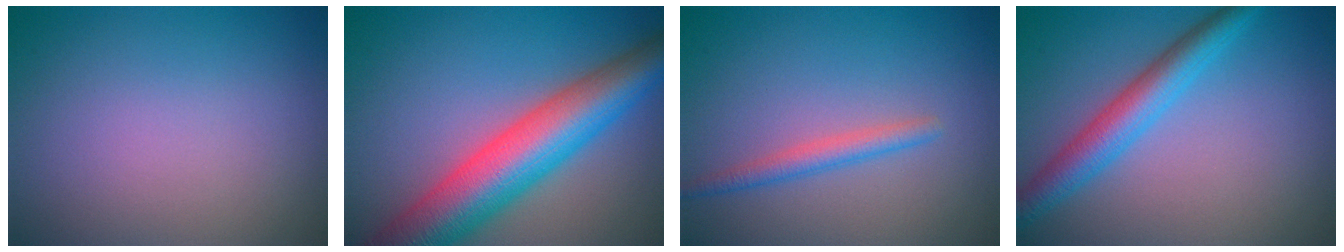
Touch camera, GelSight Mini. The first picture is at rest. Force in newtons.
{"total": 9.9, "press": 9.9, "slide": 0.4}
{"total": 1.8, "press": 1.8, "slide": 0.1}
{"total": 4.2, "press": 4.2, "slide": 0.1}